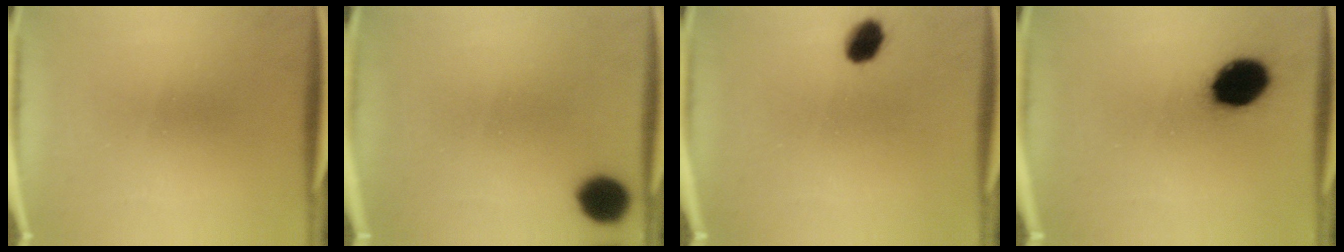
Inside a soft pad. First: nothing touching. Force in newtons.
{"total": 7.3}
{"total": 4.9}
{"total": 11.9}